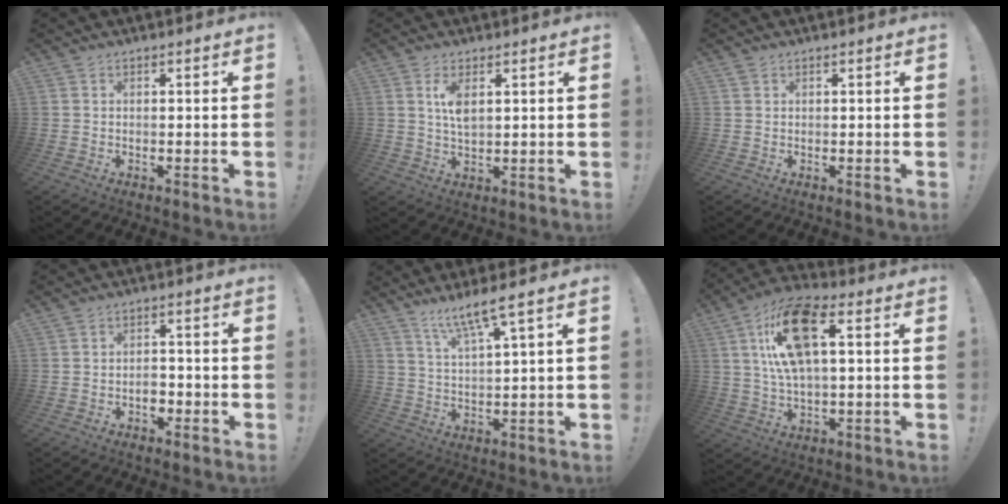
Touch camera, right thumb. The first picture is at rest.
{"total": 5.2, "force": [1.9, 2.0, 4.5], "torque": [-0.077, -0.013, 0.025]}
{"total": 0.6, "force": [0.4, 0.3, 0.2], "torque": [-0.005, 0.000, 0.009]}
{"total": 4.0, "force": [-1.7, 2.8, 2.3], "torque": [-0.033, 0.004, -0.030]}
{"total": 7.8, "force": [5.7, 0.1, 5.3], "torque": [-0.096, -0.030, 0.094]}
{"total": 16.6, "force": [4.3, 7.5, 14.2], "torque": [-0.274, 0.009, 0.072]}